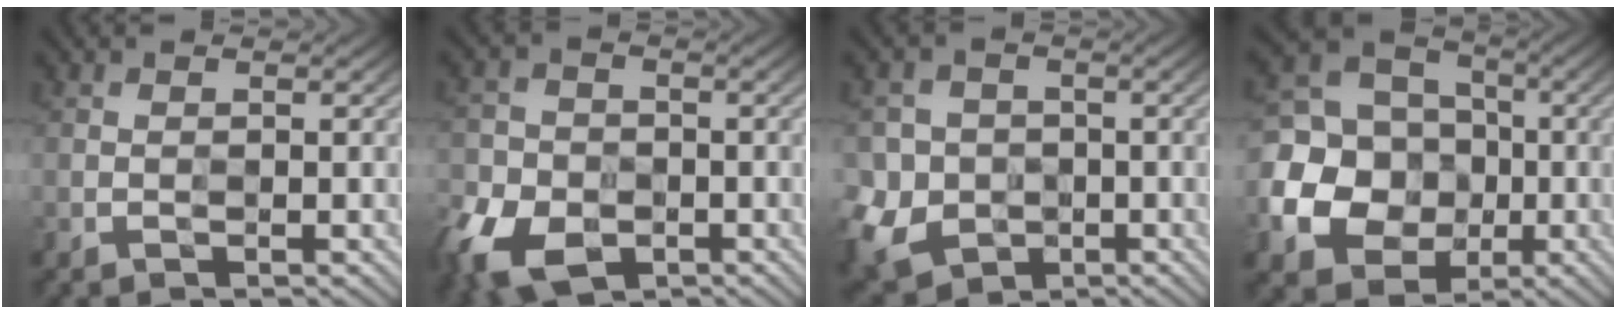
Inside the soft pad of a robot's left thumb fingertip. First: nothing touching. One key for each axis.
{"total": 7.9, "fx": -4.2, "fy": 5.5, "fz": 3.8, "tx": -0.103, "ty": -0.023, "tz": -0.087}
{"total": 7.5, "fx": -1.8, "fy": 6.9, "fz": 2.1, "tx": -0.085, "ty": -0.016, "tz": -0.054}
{"total": 13.9, "fx": -2.5, "fy": 12.5, "fz": 5.6, "tx": -0.175, "ty": -0.015, "tz": -0.065}